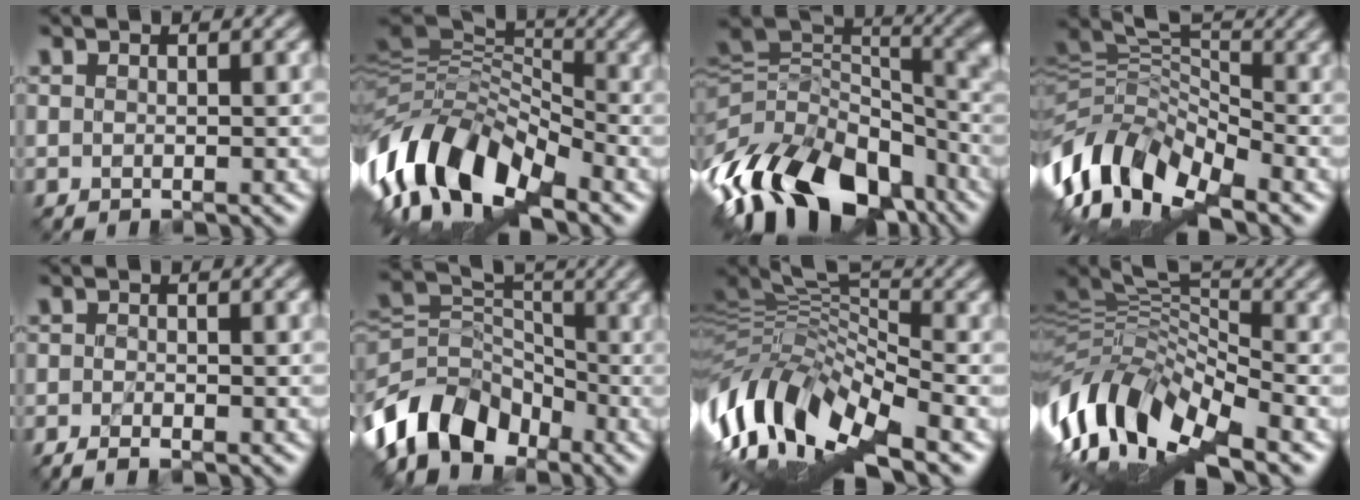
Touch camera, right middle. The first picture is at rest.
{"total": 11.1, "force": [-5.6, 5.8, 7.6], "torque": [-0.138, 0.001, -0.116]}
{"total": 15.0, "force": [-8.8, 8.4, 8.8], "torque": [-0.182, -0.001, -0.156]}
{"total": 9.9, "force": [-4.9, 5.0, 7.0], "torque": [-0.134, -0.002, -0.106]}
{"total": 2.1, "force": [-1.6, 0.5, 1.3], "torque": [-0.017, -0.005, -0.027]}
{"total": 8.7, "force": [-5.1, 6.0, 3.7], "torque": [-0.064, -0.001, -0.110]}
{"total": 13.0, "force": [-5.2, 5.3, 10.6], "torque": [-0.221, 0.014, -0.104]}
{"total": 12.1, "force": [-5.8, 5.2, 9.2], "torque": [-0.188, 0.013, -0.117]}